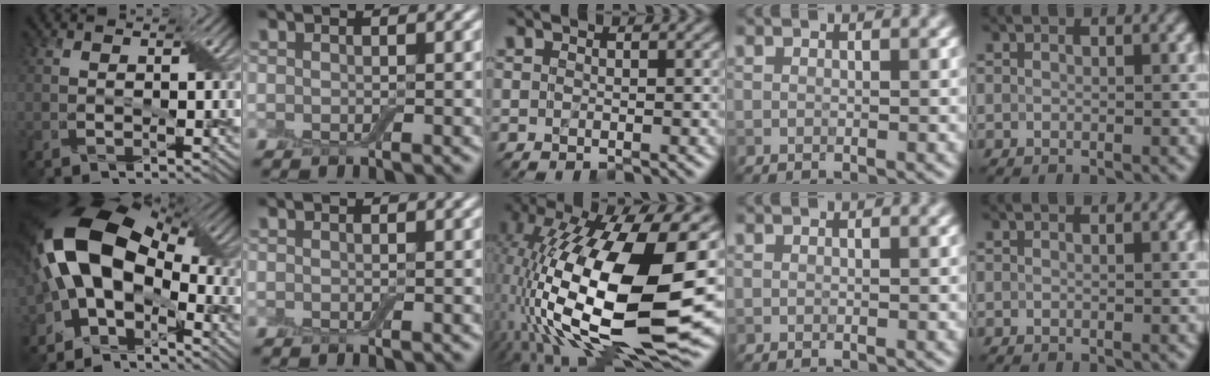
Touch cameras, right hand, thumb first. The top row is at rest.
{"thumb": {"total": 16.4, "force": [-1.0, 10.1, 12.9], "torque": [-0.249, 0.002, -0.021]}, "middle": {"total": 18.4, "force": [-1.5, 8.6, 16.2], "torque": [-0.320, -0.001, -0.027]}}